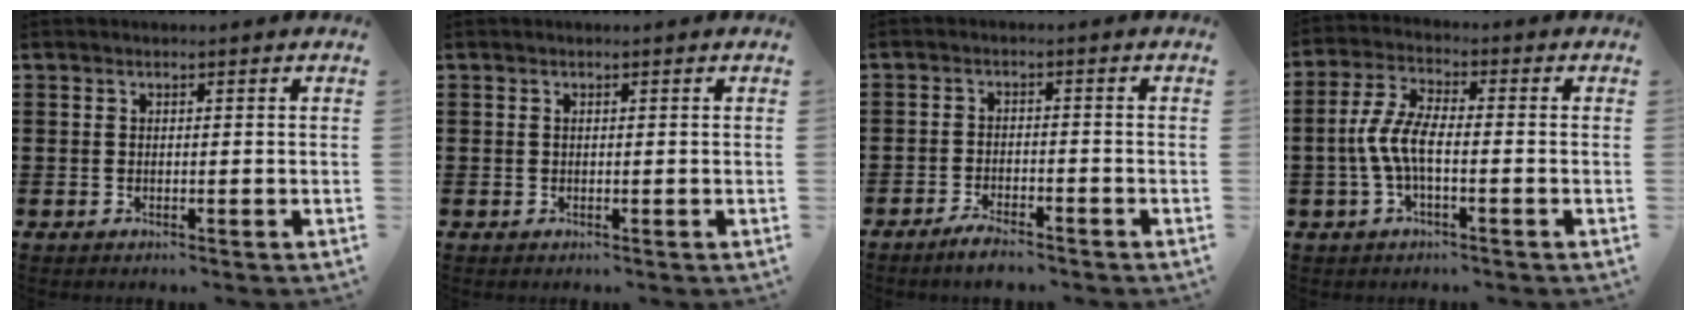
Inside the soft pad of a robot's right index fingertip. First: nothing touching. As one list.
[{"total": 0.0}, {"total": 2.7, "force": [-2.6, 0.1, 0.7], "torque": [-0.016, 0.002, -0.050]}, {"total": 6.2, "force": [-1.7, 2.1, 5.6], "torque": [-0.140, -0.010, -0.043]}]